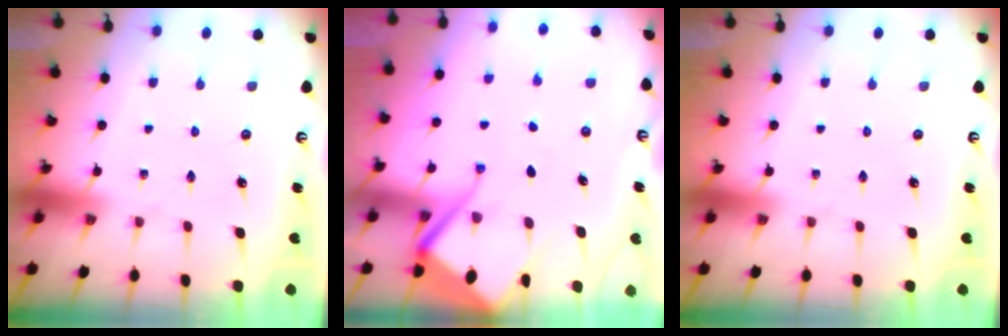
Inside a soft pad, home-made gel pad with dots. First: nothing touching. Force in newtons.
{"total": 8.9, "press": 8.8, "slide": 0.7}
{"total": 0.0}